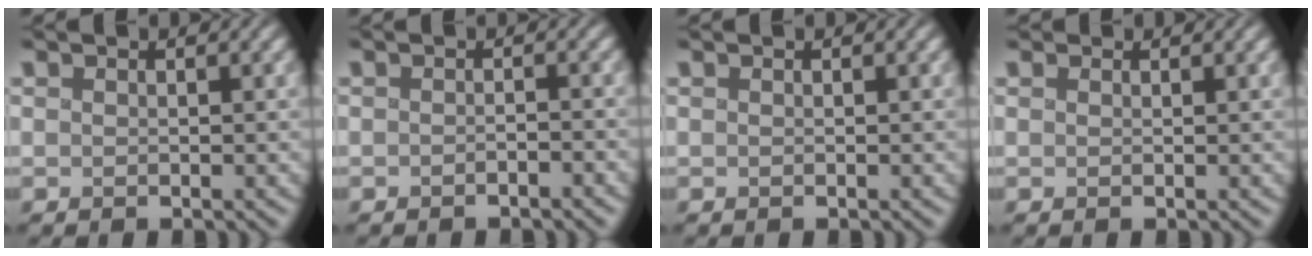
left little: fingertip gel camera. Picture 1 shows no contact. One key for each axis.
{"total": 1.2, "fx": -1.1, "fy": 0.1, "fz": 0.4, "tx": -0.004, "ty": -0.002, "tz": -0.019}
{"total": 0.0}
{"total": 1.2, "fx": 1.0, "fy": 0.7, "fz": 0.3, "tx": -0.007, "ty": -0.001, "tz": 0.019}